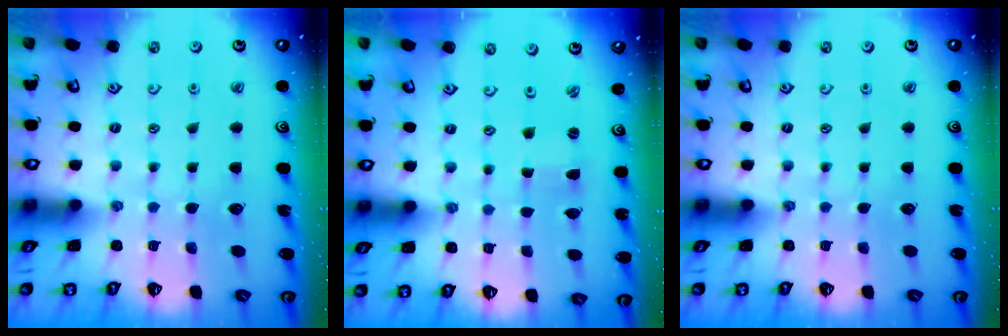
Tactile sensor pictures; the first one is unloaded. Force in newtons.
{"total": 0.7, "press": 0.7, "slide": 0.1}
{"total": 0.0}